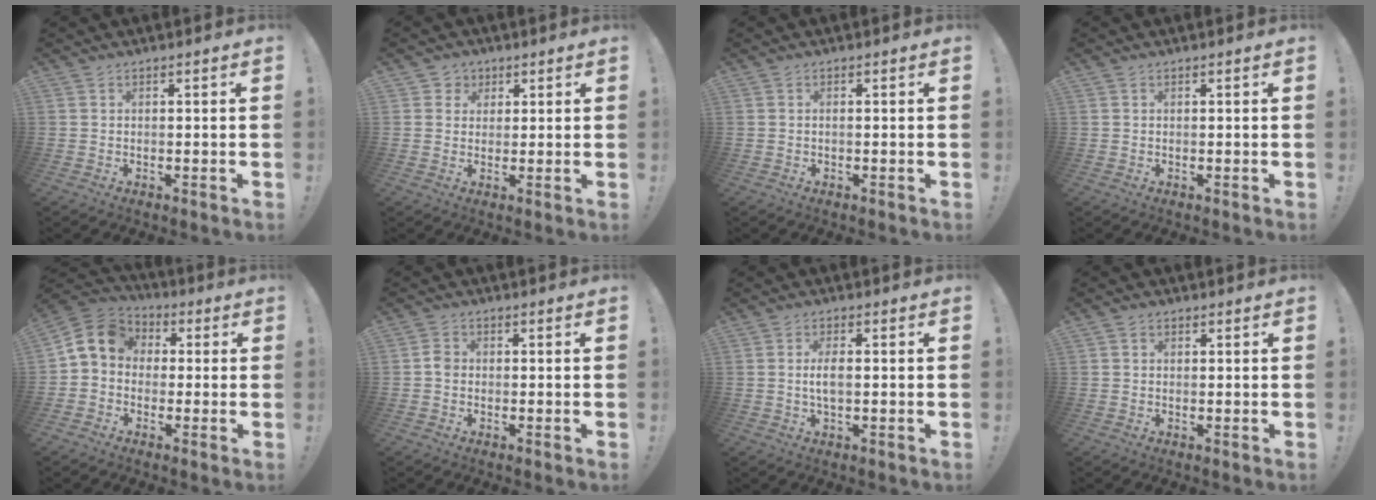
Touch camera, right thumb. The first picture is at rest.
{"total": 3.7, "force": [1.4, 3.4, 0.4], "torque": [-0.002, -0.008, 0.023]}
{"total": 0.6, "force": [-0.2, 0.1, 0.6], "torque": [-0.016, 0.001, -0.002]}
{"total": 0.0}
{"total": 9.3, "force": [0.7, 7.7, 5.1], "torque": [-0.089, 0.021, 0.019]}
{"total": 2.6, "force": [-0.7, 2.1, 1.4], "torque": [-0.026, 0.010, -0.012]}
{"total": 4.1, "force": [-0.1, 1.5, 3.8], "torque": [-0.080, -0.001, -0.009]}
{"total": 1.1, "force": [0.3, 1.0, 0.4], "torque": [-0.004, 0.000, 0.005]}